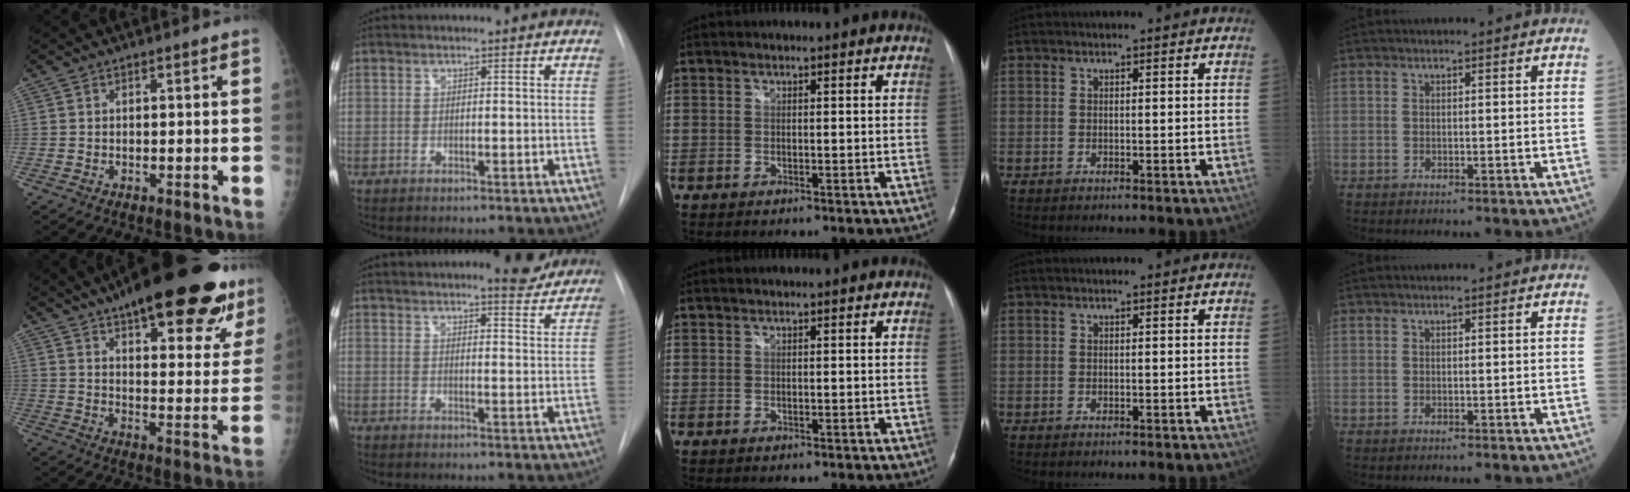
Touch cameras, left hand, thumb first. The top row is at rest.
{"thumb": {"total": 29.1, "force": [19.5, 9.1, 19.5], "torque": [-0.251, -0.047, 0.263]}, "index": {"total": 8.2, "force": [7.4, 1.4, 3.2], "torque": [-0.034, -0.008, 0.081]}}